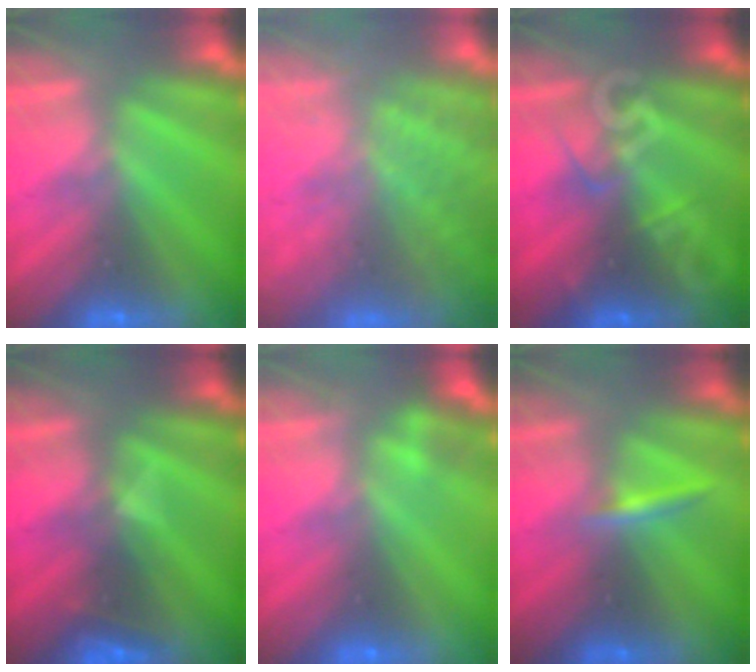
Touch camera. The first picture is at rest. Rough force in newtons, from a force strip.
{"total": 10.5}
{"total": 2.8}
{"total": 2.9}
{"total": 2.2}
{"total": 2.3}